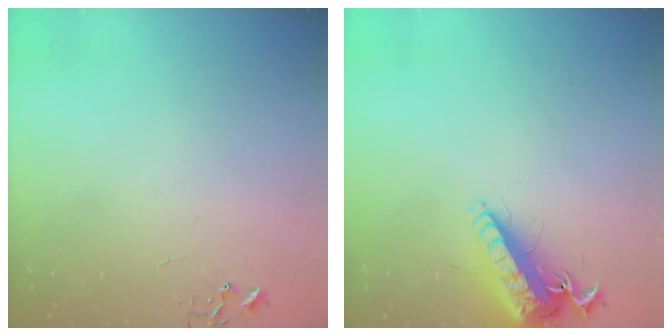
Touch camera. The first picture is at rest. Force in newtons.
{"total": 15.8, "press": 15.5, "slide": 3.1}